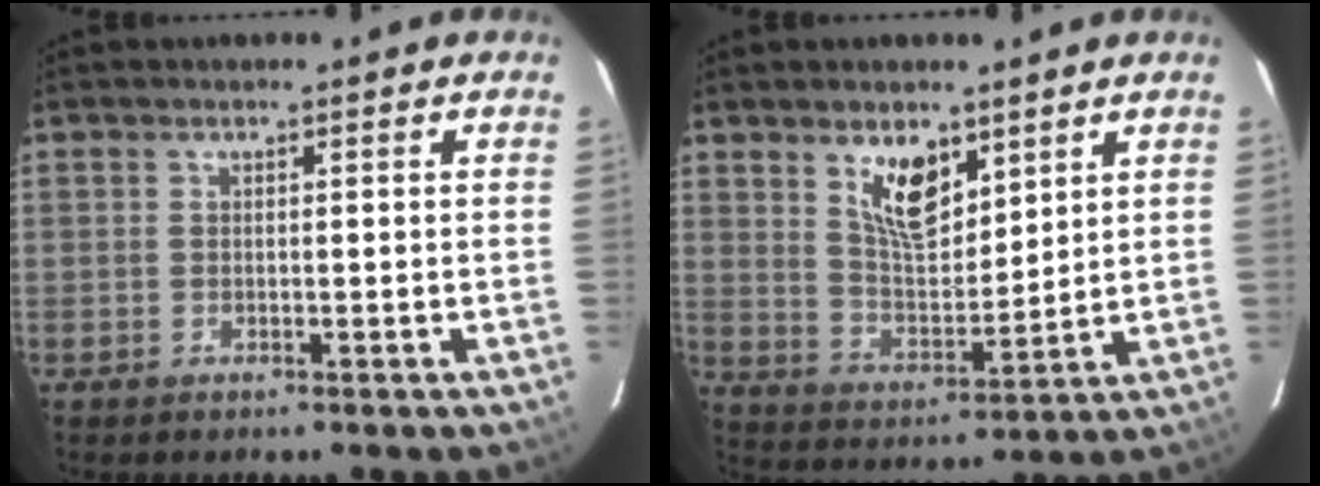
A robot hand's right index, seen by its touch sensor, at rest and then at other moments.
{"total": 9.5, "force": [5.6, 4.3, 6.4], "torque": [-0.109, 0.000, 0.111]}